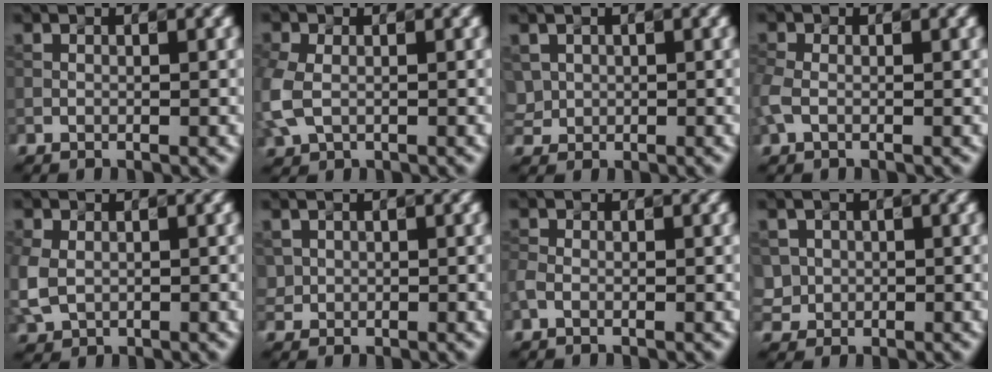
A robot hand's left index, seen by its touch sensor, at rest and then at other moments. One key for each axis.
{"total": 4.0, "fx": -0.5, "fy": 3.0, "fz": 2.6, "tx": -0.085, "ty": -0.005, "tz": -0.013}
{"total": 1.6, "fx": 0.5, "fy": 1.5, "fz": 0.2, "tx": -0.008, "ty": 0.002, "tz": 0.012}
{"total": 2.1, "fx": -0.3, "fy": 1.5, "fz": 1.5, "tx": -0.049, "ty": 0.002, "tz": -0.014}
{"total": 3.8, "fx": -0.3, "fy": 3.2, "fz": 2.1, "tx": -0.069, "ty": -0.006, "tz": 0.001}
{"total": 1.1, "fx": 0.3, "fy": 1.0, "fz": -0.2, "tx": 0.004, "ty": 0.000, "tz": 0.006}
{"total": 1.1, "fx": -0.5, "fy": 0.8, "fz": 0.7, "tx": -0.022, "ty": 0.000, "tz": -0.013}
{"total": 2.2, "fx": 0.2, "fy": 2.2, "fz": 0.0, "tx": -0.001, "ty": 0.001, "tz": 0.010}